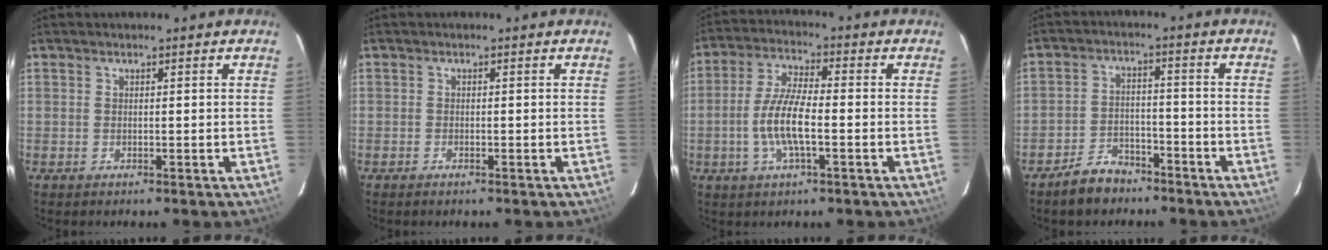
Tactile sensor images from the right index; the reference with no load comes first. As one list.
[{"total": 1.0, "force": [-0.8, 0.3, 0.5], "torque": [-0.013, -0.001, -0.017]}, {"total": 9.1, "force": [-2.3, 2.2, 8.5], "torque": [-0.174, 0.000, -0.046]}, {"total": 6.8, "force": [-5.3, 3.8, 1.8], "torque": [-0.055, 0.018, -0.081]}]